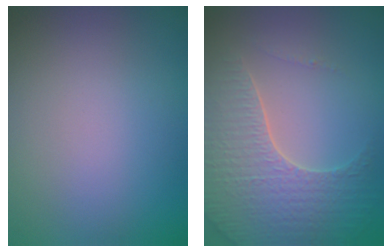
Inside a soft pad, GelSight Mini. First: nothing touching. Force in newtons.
{"total": 5.1, "press": 4.5, "slide": 2.3}